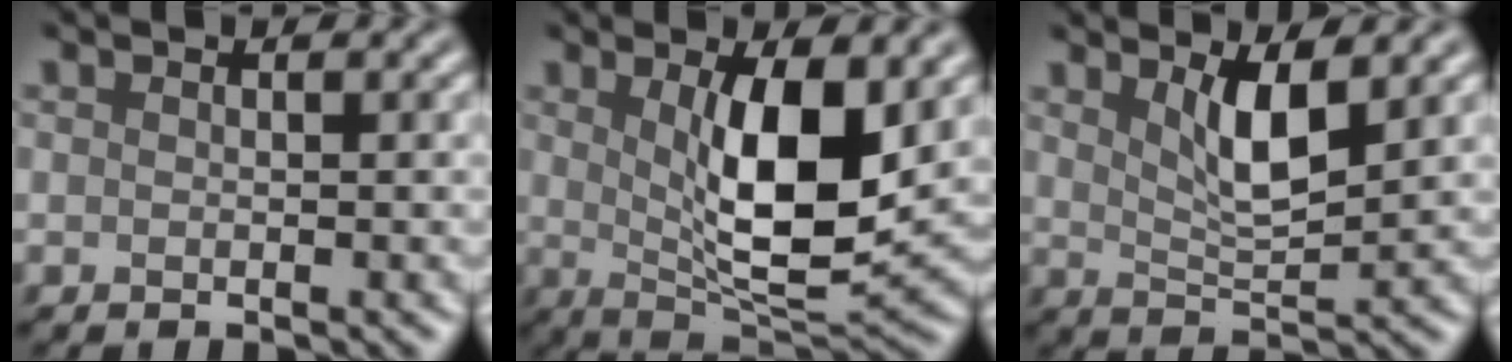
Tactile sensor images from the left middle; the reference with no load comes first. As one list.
[{"total": 8.2, "force": [1.7, 2.7, 7.6], "torque": [-0.129, -0.017, 0.032]}, {"total": 3.8, "force": [1.9, 1.0, 3.2], "torque": [-0.063, -0.008, 0.036]}]